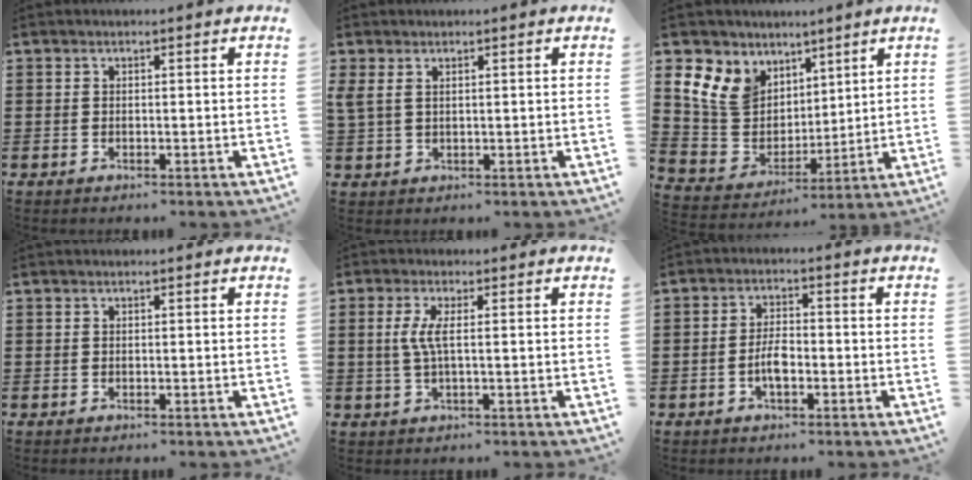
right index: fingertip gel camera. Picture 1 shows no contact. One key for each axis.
{"total": 1.8, "fx": 0.9, "fy": 0.8, "fz": 1.3, "tx": -0.029, "ty": 0.004, "tz": 0.017}
{"total": 9.5, "fx": 4.9, "fy": 7.7, "fz": 2.6, "tx": -0.107, "ty": -0.029, "tz": 0.102}
{"total": 0.0}
{"total": 3.5, "fx": 0.0, "fy": 0.2, "fz": 3.5, "tx": -0.081, "ty": -0.011, "tz": -0.006}
{"total": 4.0, "fx": -1.2, "fy": 1.7, "fz": 3.4, "tx": -0.076, "ty": 0.000, "tz": -0.025}